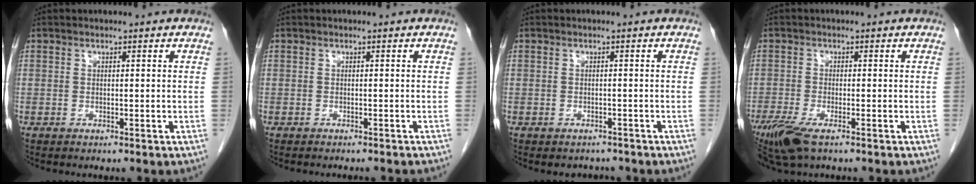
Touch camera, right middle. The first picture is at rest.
{"total": 3.8, "force": [-3.5, 0.4, 1.2], "torque": [-0.016, -0.010, -0.040]}
{"total": 1.9, "force": [-1.7, 0.9, 0.0], "torque": [-0.003, 0.001, -0.024]}
{"total": 6.7, "force": [-4.4, 1.6, 4.8], "torque": [-0.093, -0.019, -0.081]}